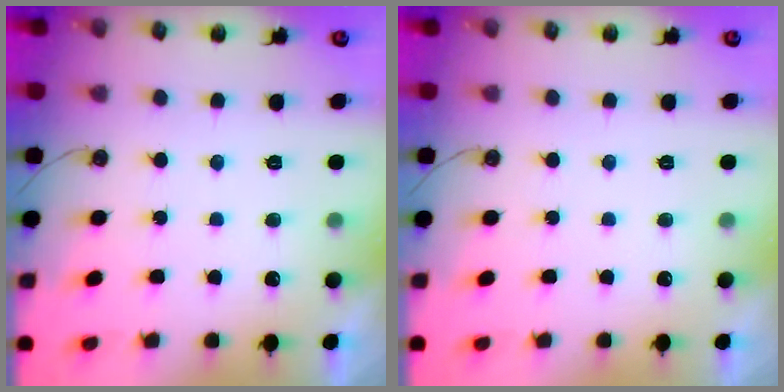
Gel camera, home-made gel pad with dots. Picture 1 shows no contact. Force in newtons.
{"total": 0.0}